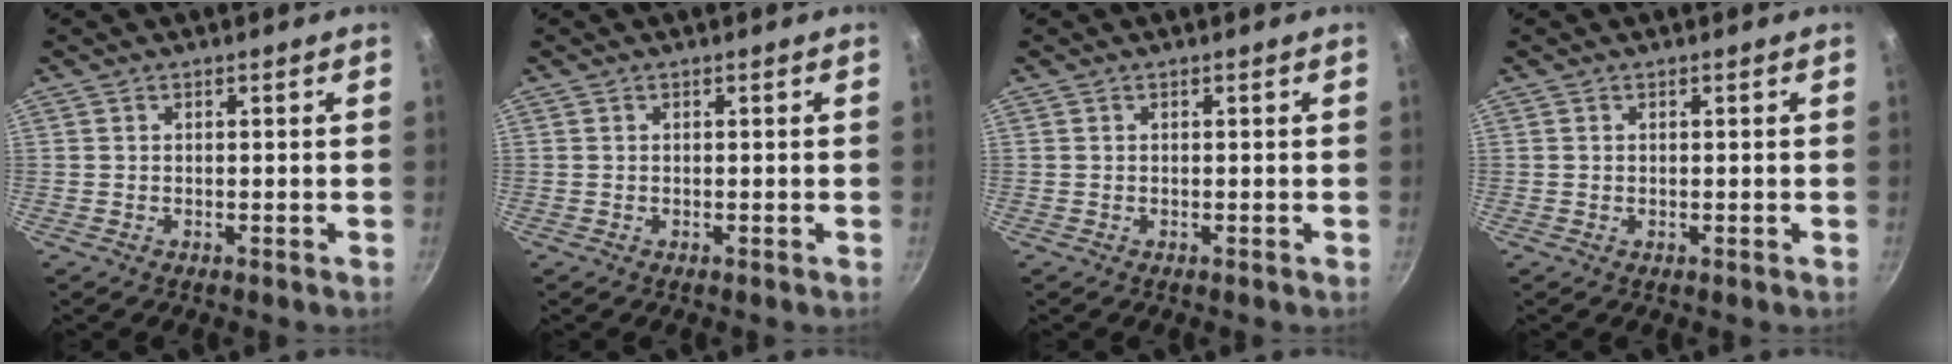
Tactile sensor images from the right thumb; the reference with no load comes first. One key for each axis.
{"total": 0.0}
{"total": 0.0}
{"total": 0.0}